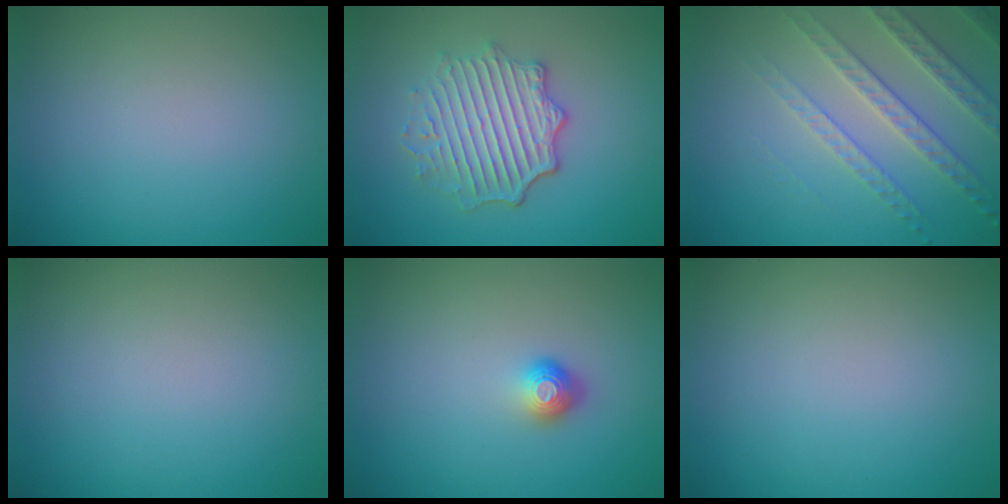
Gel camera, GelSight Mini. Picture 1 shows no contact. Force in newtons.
{"total": 4.9, "press": 4.1, "slide": 2.6}
{"total": 4.4, "press": 3.7, "slide": 2.4}
{"total": 0.0}
{"total": 1.7, "press": 1.3, "slide": 1.2}
{"total": 0.0}